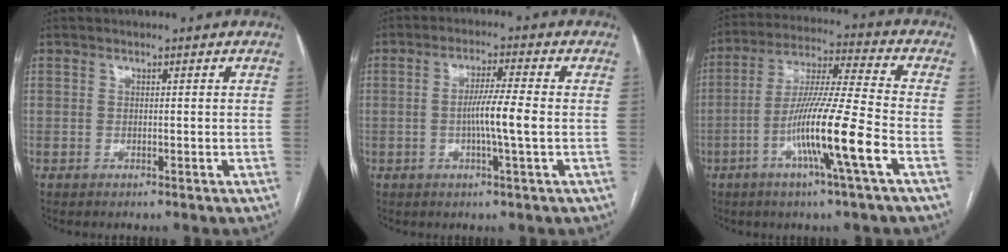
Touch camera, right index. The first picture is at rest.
{"total": 5.8, "force": [-0.8, -0.5, 5.7], "torque": [-0.102, 0.000, -0.019]}
{"total": 14.0, "force": [-5.2, -1.2, 12.9], "torque": [-0.241, -0.010, -0.101]}